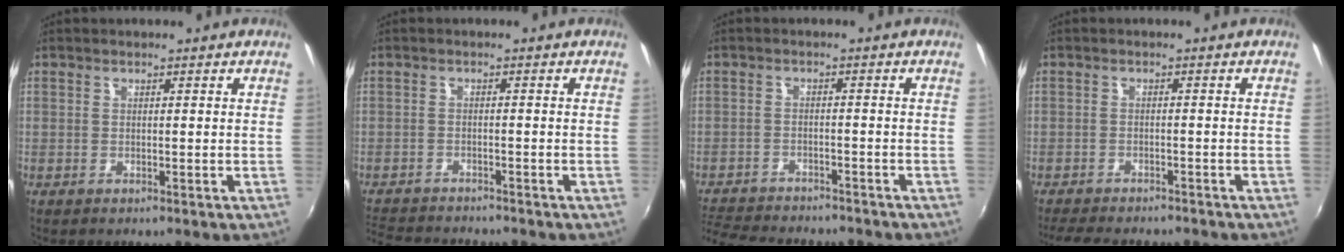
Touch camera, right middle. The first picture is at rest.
{"total": 8.1, "force": [-7.6, 1.5, 2.3], "torque": [-0.069, -0.011, -0.127]}
{"total": 12.1, "force": [-10.9, 3.0, 4.3], "torque": [-0.111, -0.012, -0.170]}
{"total": 8.9, "force": [-7.9, 2.0, 3.5], "torque": [-0.087, -0.013, -0.119]}